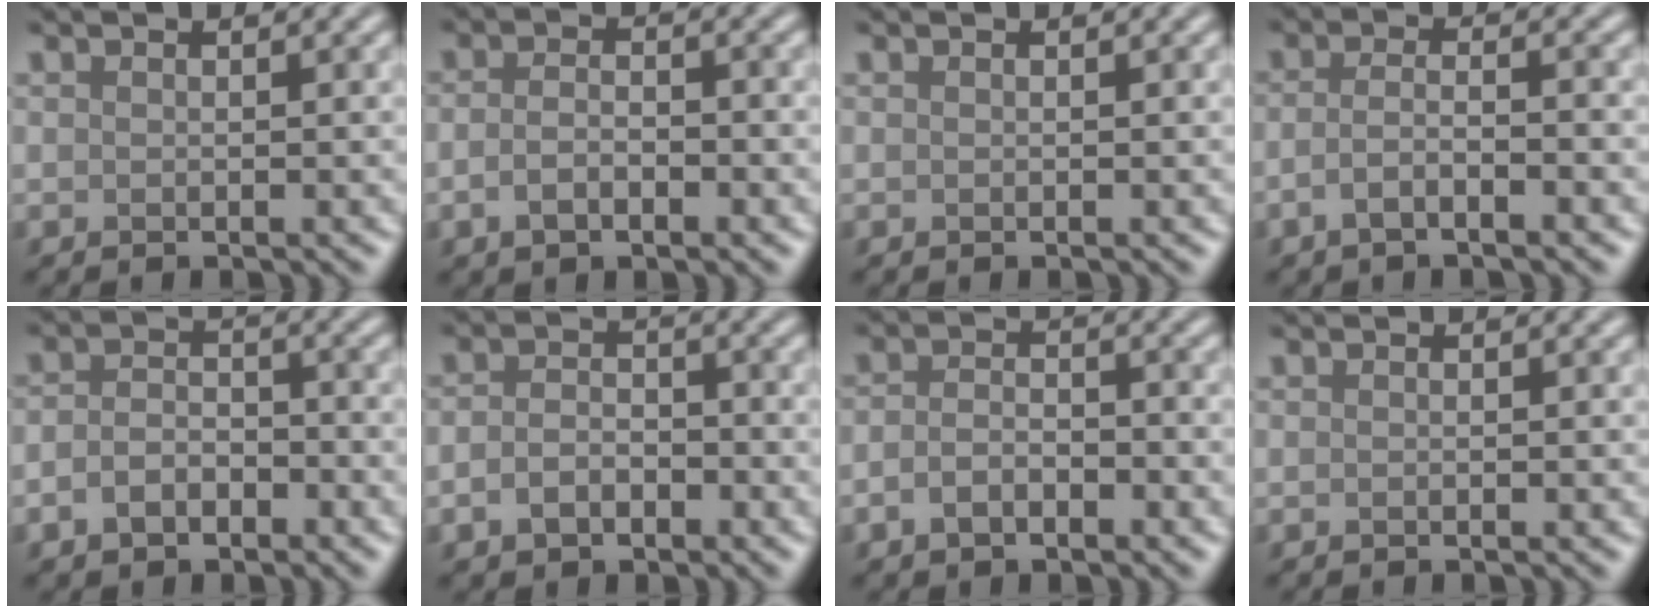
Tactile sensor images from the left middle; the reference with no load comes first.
{"total": 2.6, "force": [-1.0, 1.3, 2.0], "torque": [-0.039, -0.001, -0.021]}
{"total": 0.0}
{"total": 2.6, "force": [-1.3, 0.7, 2.1], "torque": [-0.041, 0.004, -0.033]}
{"total": 3.1, "force": [-1.5, 1.9, 1.9], "torque": [-0.037, 0.001, -0.033]}
{"total": 2.9, "force": [-1.3, 1.9, 1.7], "torque": [-0.033, 0.001, -0.029]}
{"total": 2.7, "force": [-1.3, 1.5, 1.8], "torque": [-0.037, 0.001, -0.028]}
{"total": 0.0}